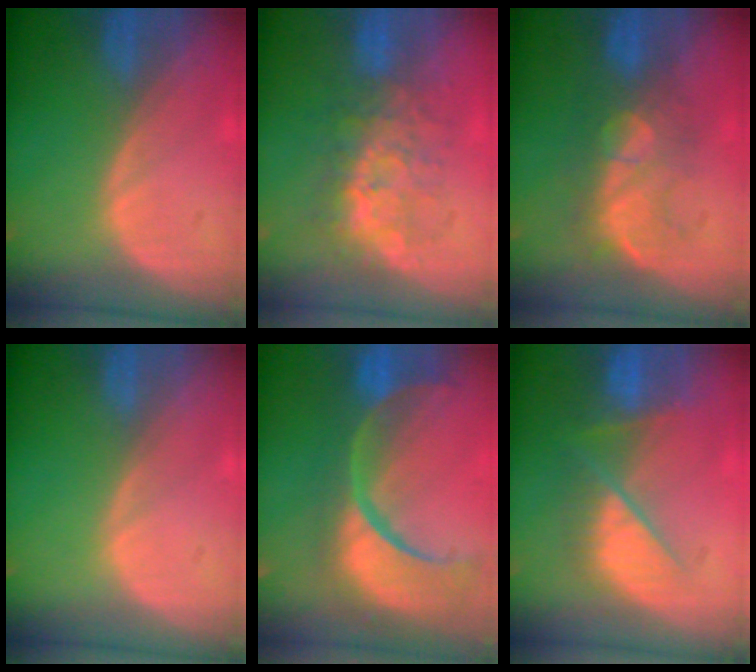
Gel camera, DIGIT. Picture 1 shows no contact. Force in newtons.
{"total": 8.0, "press": 7.6, "slide": 2.5}
{"total": 8.1, "press": 7.7, "slide": 2.5}
{"total": 0.0}
{"total": 14.3, "press": 11.4, "slide": 8.7}
{"total": 9.4, "press": 7.9, "slide": 5.0}